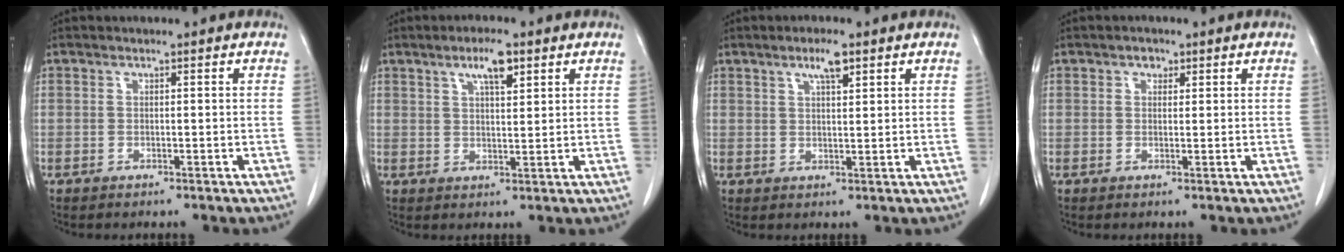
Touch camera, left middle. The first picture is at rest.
{"total": 4.9, "force": [2.9, 1.1, 3.8], "torque": [-0.069, 0.004, 0.049]}
{"total": 3.6, "force": [2.2, 0.6, 2.7], "torque": [-0.050, 0.003, 0.038]}
{"total": 1.4, "force": [0.8, 1.0, 0.6], "torque": [-0.007, 0.002, 0.011]}